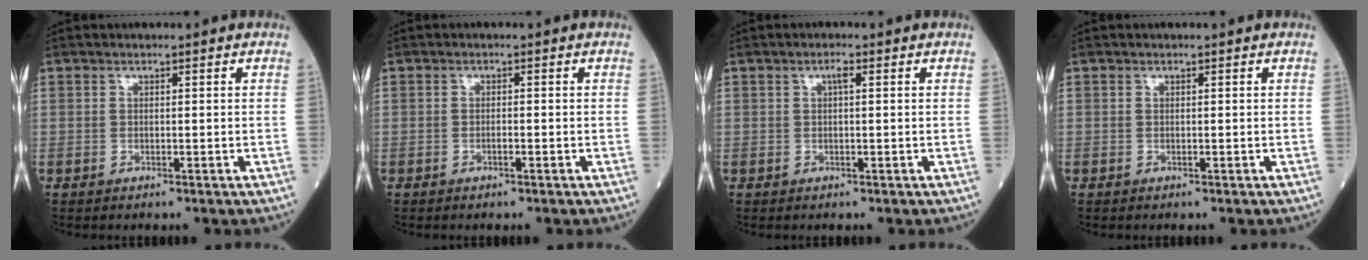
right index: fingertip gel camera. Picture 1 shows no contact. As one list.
[{"total": 1.0, "force": [-0.4, 0.1, 0.9], "torque": [-0.018, 0.000, -0.008]}, {"total": 1.2, "force": [0.3, 0.2, 1.1], "torque": [-0.020, 0.003, 0.004]}, {"total": 0.0}]